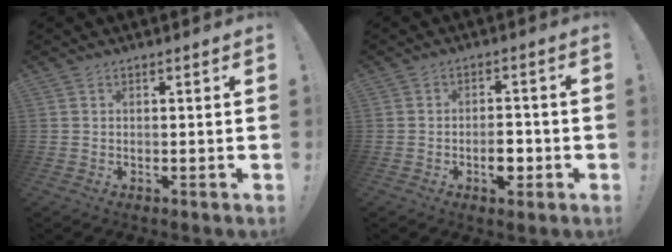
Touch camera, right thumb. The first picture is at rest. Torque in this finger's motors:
{"motor_torque": [-0.14, 0.33, 0.21, -0.37, 0.18]}